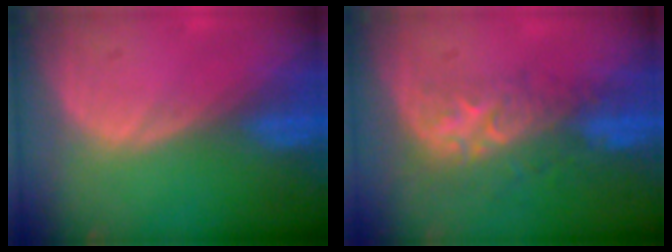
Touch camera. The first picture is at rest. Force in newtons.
{"total": 8.9, "press": 7.2, "slide": 5.2}